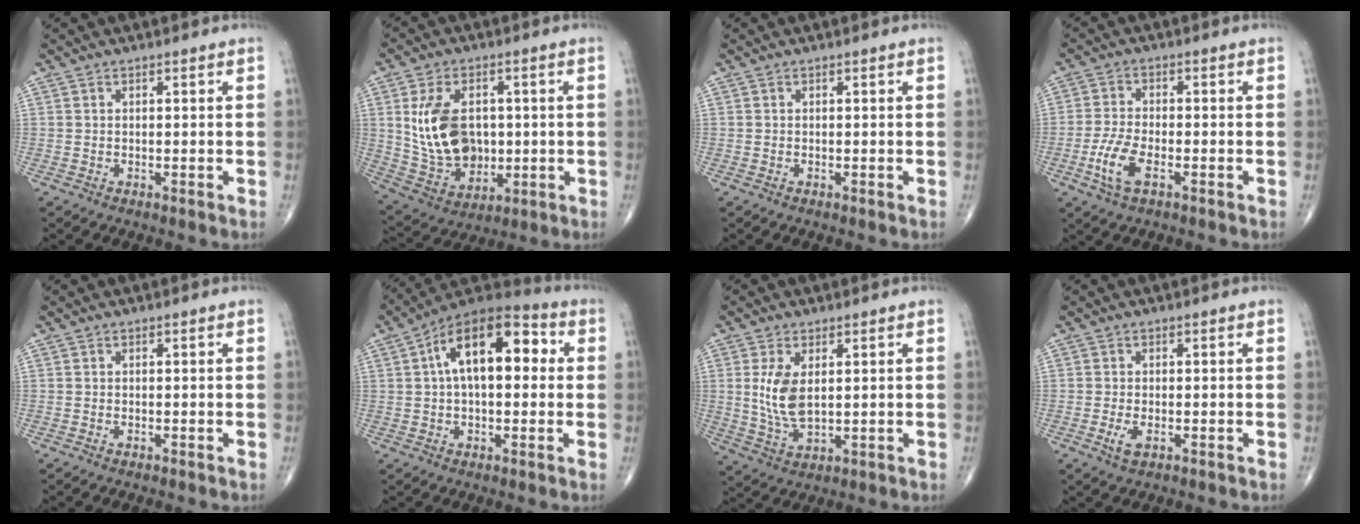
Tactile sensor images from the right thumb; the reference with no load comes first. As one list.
[{"total": 14.6, "force": [1.5, 10.1, 10.4], "torque": [-0.161, -0.007, 0.044]}, {"total": 0.0}, {"total": 6.4, "force": [-2.6, 2.7, 5.2], "torque": [-0.121, 0.008, -0.050]}, {"total": 0.0}, {"total": 16.6, "force": [3.2, 8.5, 13.9], "torque": [-0.197, 0.039, 0.039]}, {"total": 7.6, "force": [1.4, 3.9, 6.4], "torque": [-0.125, -0.013, 0.037]}, {"total": 2.5, "force": [-0.8, 1.2, 2.1], "torque": [-0.045, -0.004, -0.014]}]